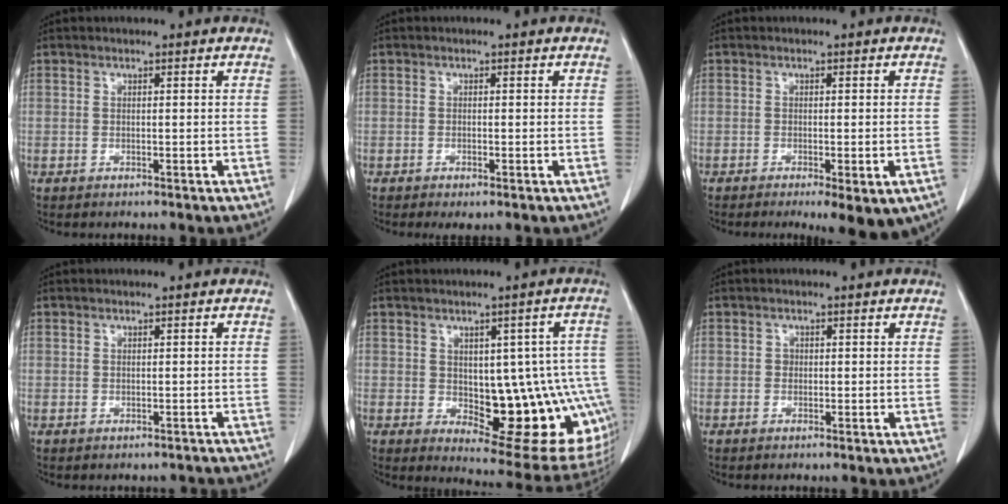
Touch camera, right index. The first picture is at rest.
{"total": 1.5, "force": [-0.9, 0.3, 1.2], "torque": [-0.022, -0.006, -0.009]}
{"total": 6.4, "force": [-3.4, 1.6, 5.1], "torque": [-0.056, -0.014, -0.045]}
{"total": 1.5, "force": [-0.9, 1.1, 0.1], "torque": [0.003, 0.010, -0.009]}
{"total": 17.5, "force": [-2.3, 6.8, 15.9], "torque": [-0.134, 0.018, -0.001]}
{"total": 0.6, "force": [0.0, 0.6, 0.2], "torque": [0.001, 0.002, -0.001]}